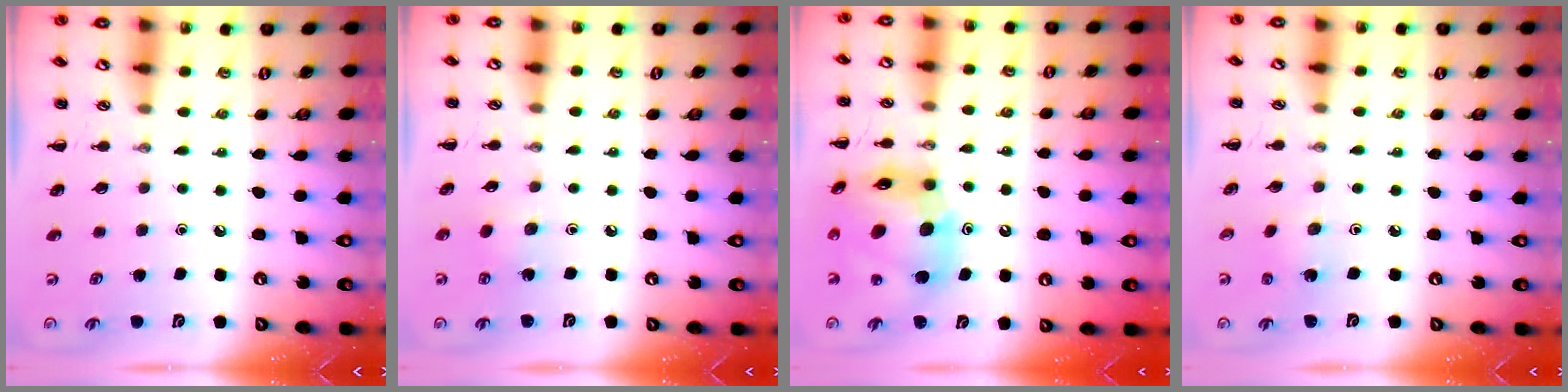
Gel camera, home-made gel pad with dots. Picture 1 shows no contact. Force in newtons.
{"total": 2.8, "press": 2.7, "slide": 0.8}
{"total": 14.9, "press": 14.3, "slide": 4.2}
{"total": 1.5, "press": 1.4, "slide": 0.5}